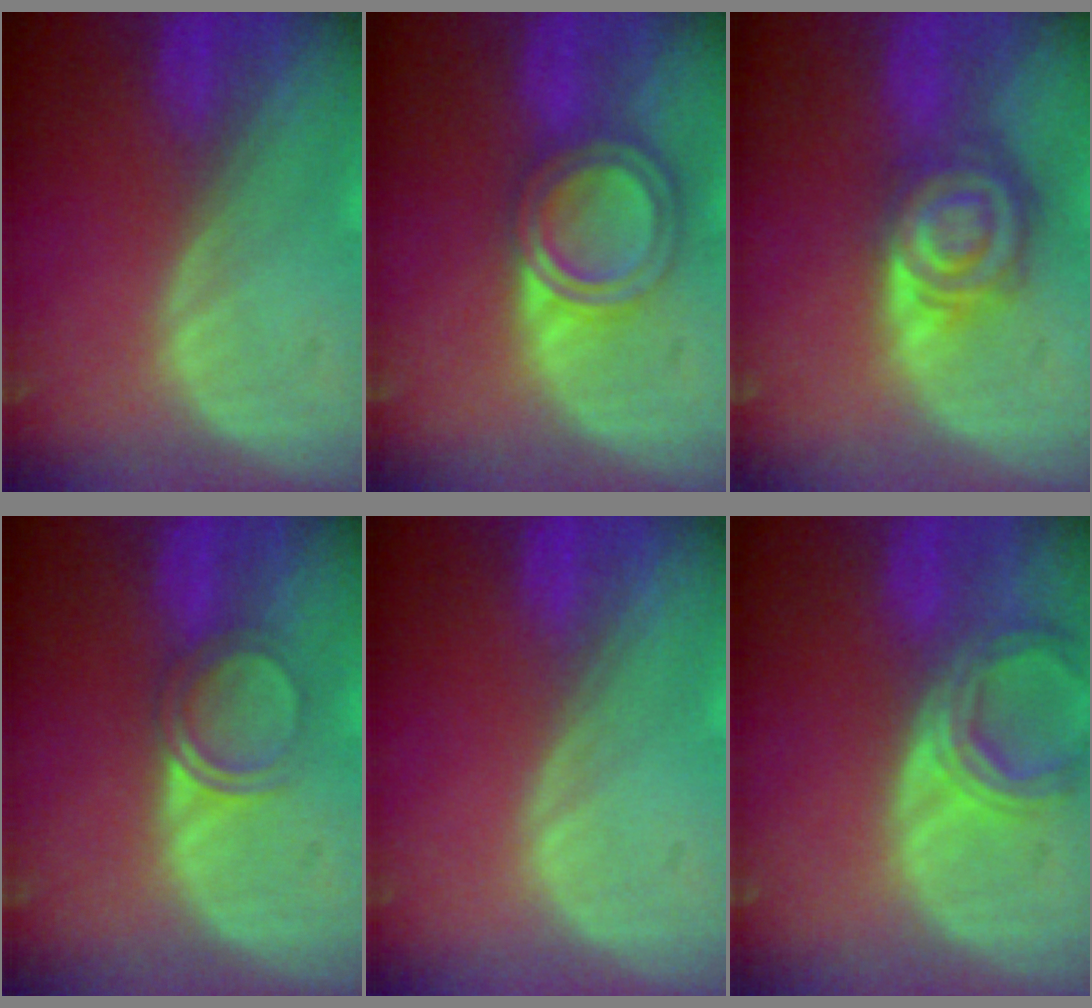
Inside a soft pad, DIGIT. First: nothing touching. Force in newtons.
{"total": 6.5, "press": 5.8, "slide": 2.9}
{"total": 7.9, "press": 6.9, "slide": 3.8}
{"total": 3.6, "press": 3.3, "slide": 1.2}
{"total": 0.0}
{"total": 6.2, "press": 5.7, "slide": 2.5}